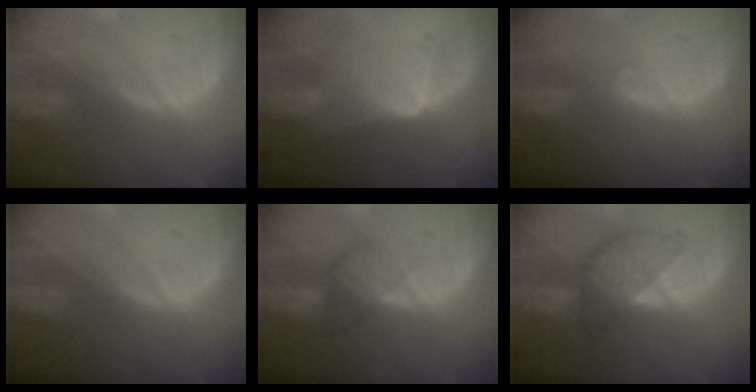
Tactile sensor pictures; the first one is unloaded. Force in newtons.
{"total": 6.6, "press": 5.8, "slide": 3.1}
{"total": 0.9, "press": 0.8, "slide": 0.2}
{"total": 0.0}
{"total": 4.3, "press": 3.7, "slide": 2.1}
{"total": 5.9, "press": 5.9, "slide": 0.3}